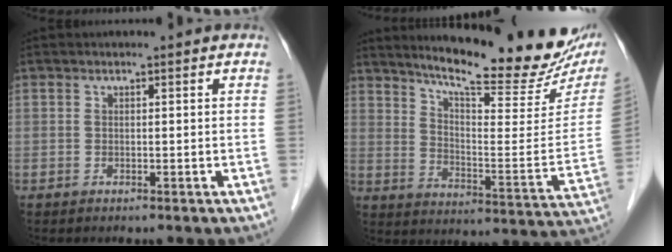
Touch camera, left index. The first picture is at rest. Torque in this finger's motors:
{"motor_torque": [0.78, -1.01, 0.56, 0.13]}